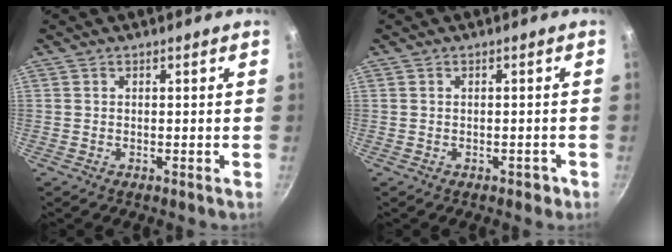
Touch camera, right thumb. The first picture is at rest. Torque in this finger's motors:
{"motor_torque": [0.10, 0.25, -0.27, 0.03, -0.01]}